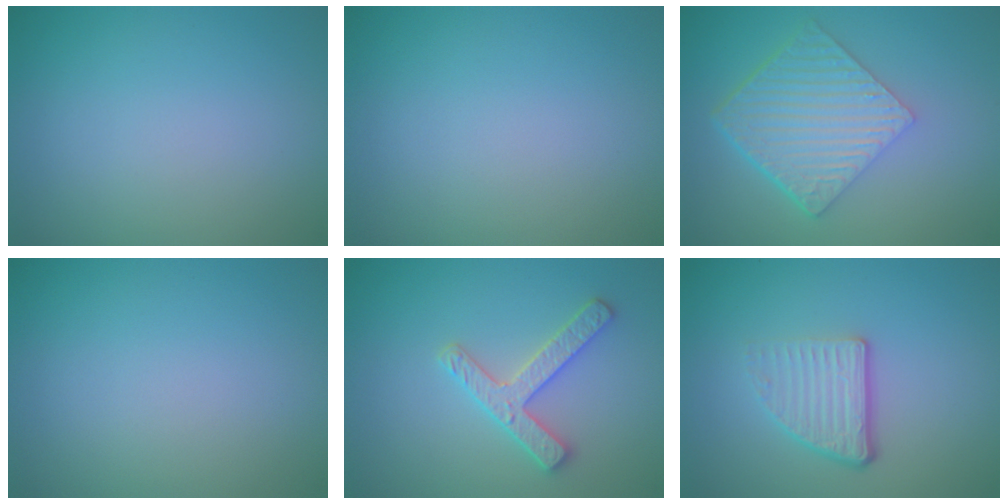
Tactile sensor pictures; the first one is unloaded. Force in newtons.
{"total": 0.0}
{"total": 6.4, "press": 4.3, "slide": 4.8}
{"total": 0.0}
{"total": 2.9, "press": 2.9, "slide": 0.5}
{"total": 3.8, "press": 2.4, "slide": 3.0}